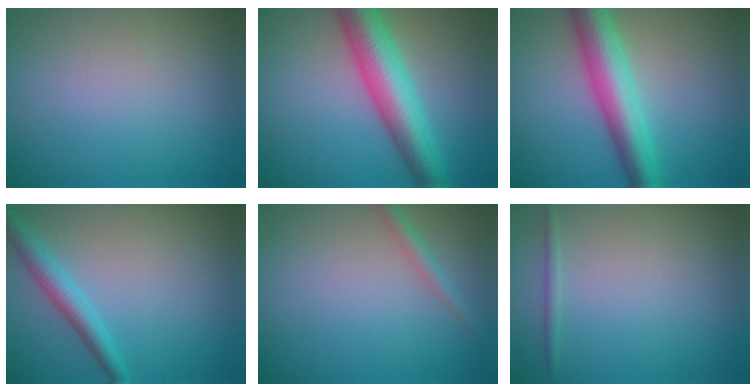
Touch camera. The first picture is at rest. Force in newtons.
{"total": 7.9, "press": 7.9, "slide": 0.3}
{"total": 6.8, "press": 6.8, "slide": 0.0}
{"total": 2.9, "press": 2.9, "slide": 0.1}
{"total": 1.5, "press": 1.5, "slide": 0.0}
{"total": 0.7, "press": 0.7, "slide": 0.0}